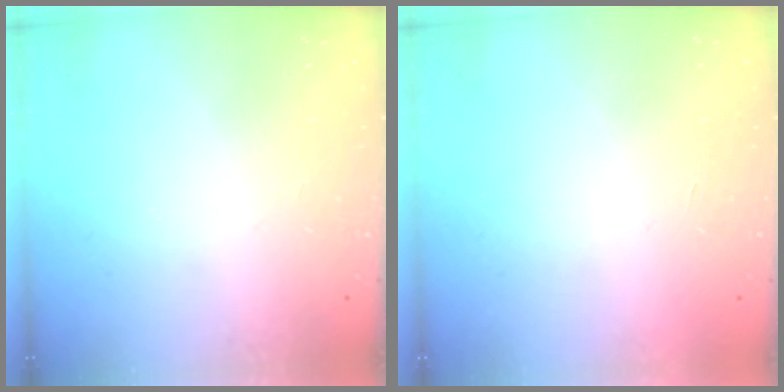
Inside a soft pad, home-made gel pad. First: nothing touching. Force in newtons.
{"total": 1.7, "press": 1.7, "slide": 0.1}